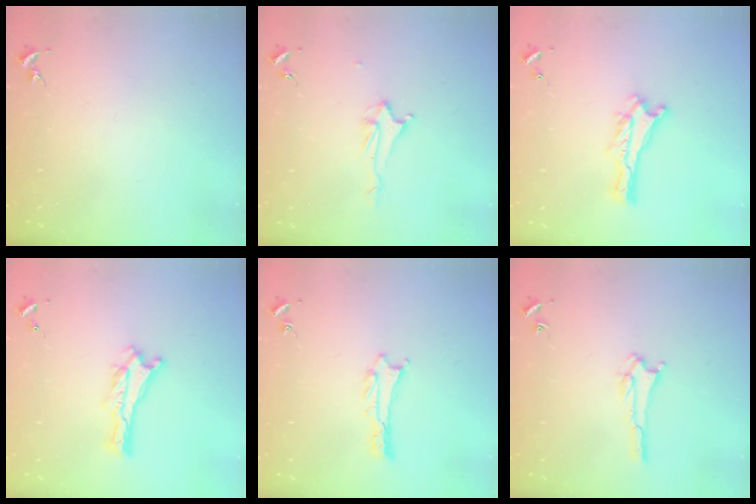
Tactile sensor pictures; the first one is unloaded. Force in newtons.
{"total": 2.2, "press": 2.2, "slide": 0.3}
{"total": 0.0}
{"total": 0.0}
{"total": 1.1, "press": 1.1, "slide": 0.1}
{"total": 1.8, "press": 1.8, "slide": 0.2}